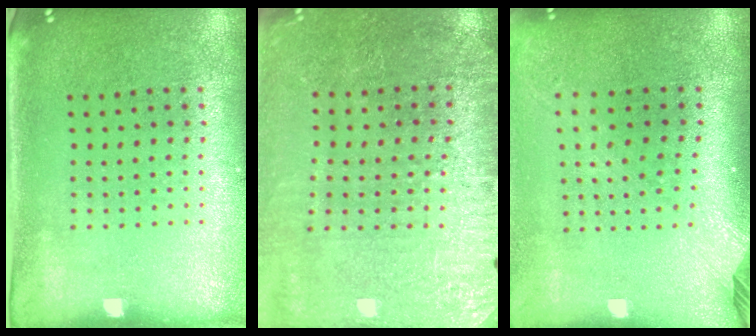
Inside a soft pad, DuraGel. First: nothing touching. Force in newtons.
{"total": 3.0, "press": 3.0, "slide": 0.1}
{"total": 2.3, "press": 1.7, "slide": 1.5}